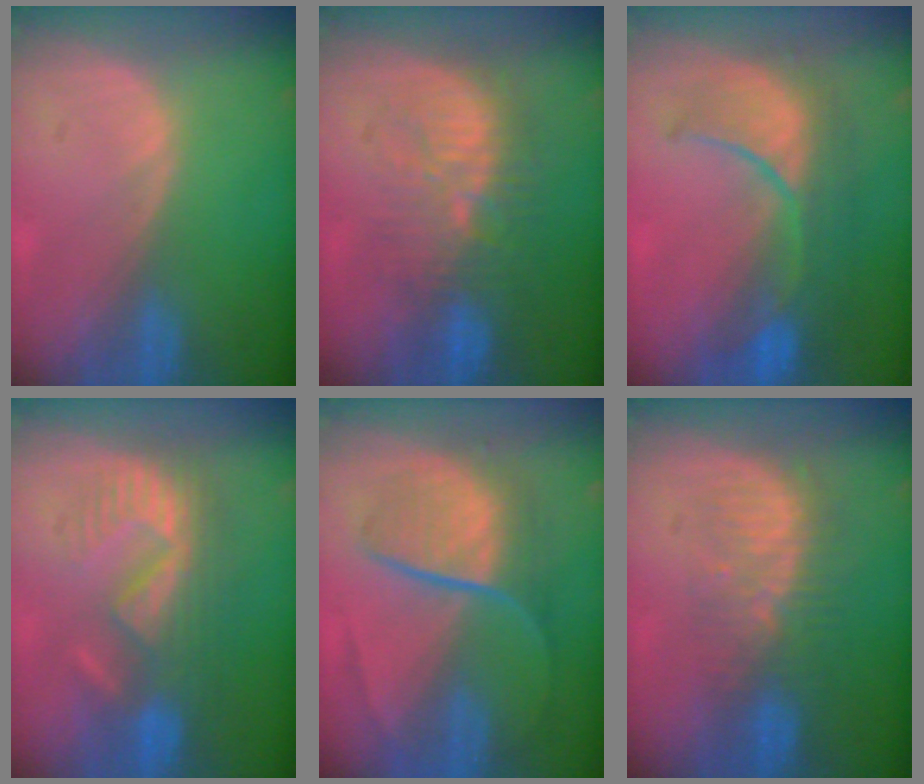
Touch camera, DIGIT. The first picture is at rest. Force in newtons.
{"total": 9.4, "press": 9.2, "slide": 2.0}
{"total": 10.4, "press": 9.2, "slide": 5.0}
{"total": 8.9, "press": 8.4, "slide": 3.0}
{"total": 9.0, "press": 7.6, "slide": 4.8}
{"total": 8.1, "press": 7.4, "slide": 3.3}